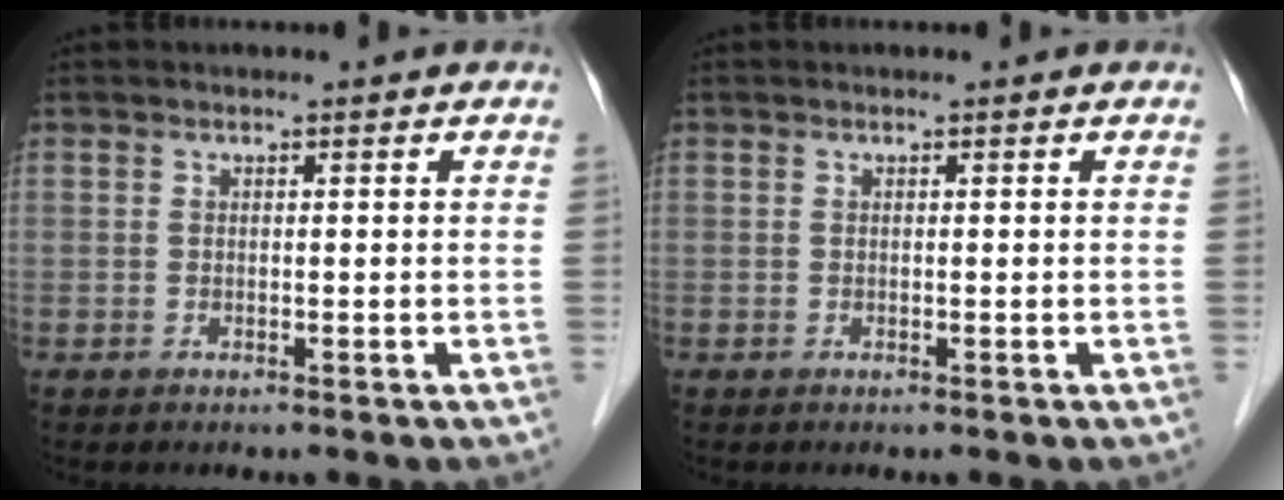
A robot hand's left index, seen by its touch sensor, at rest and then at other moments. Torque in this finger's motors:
{"motor_torque": [0.00, 0.00, 0.00, 0.00]}